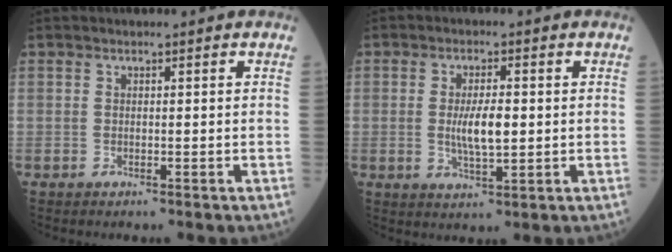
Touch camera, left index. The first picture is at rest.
{"total": 5.2, "force": [0.0, 1.4, 5.0], "torque": [-0.093, -0.005, 0.002]}